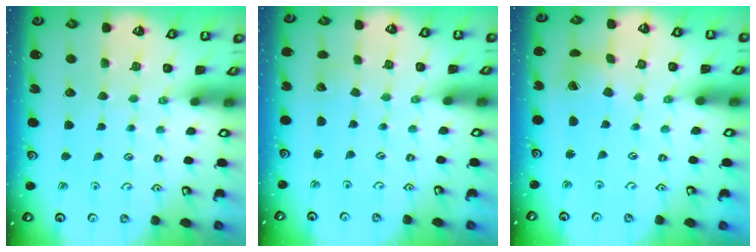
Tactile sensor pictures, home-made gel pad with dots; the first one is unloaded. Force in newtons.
{"total": 1.5, "press": 1.5, "slide": 0.0}
{"total": 2.9, "press": 2.9, "slide": 0.4}